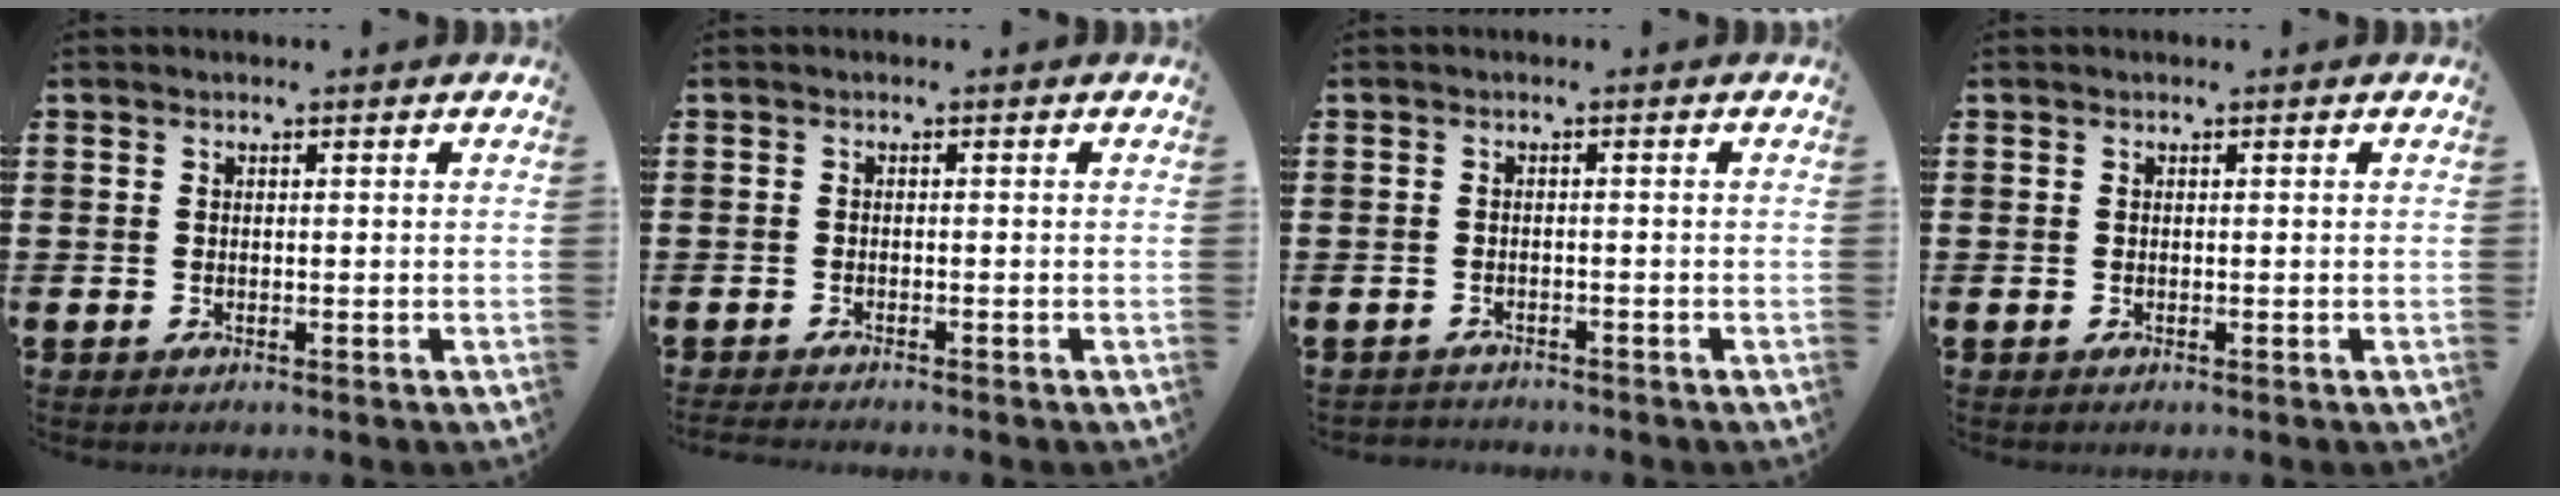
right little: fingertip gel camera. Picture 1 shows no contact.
{"total": 0.8, "force": [-0.8, 0.0, 0.2], "torque": [-0.004, -0.002, -0.015]}
{"total": 1.0, "force": [-1.0, 0.1, -0.1], "torque": [-0.002, 0.002, -0.022]}
{"total": 0.0}